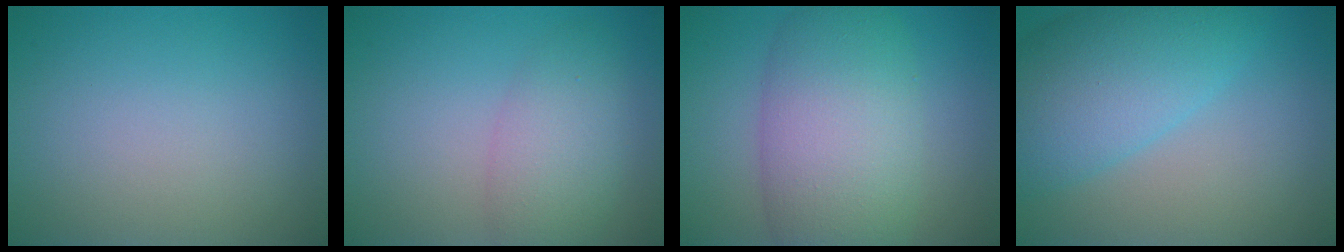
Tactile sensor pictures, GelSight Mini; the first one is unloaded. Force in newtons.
{"total": 4.0, "press": 4.0, "slide": 0.2}
{"total": 9.1, "press": 9.1, "slide": 0.5}
{"total": 7.7, "press": 7.7, "slide": 0.3}